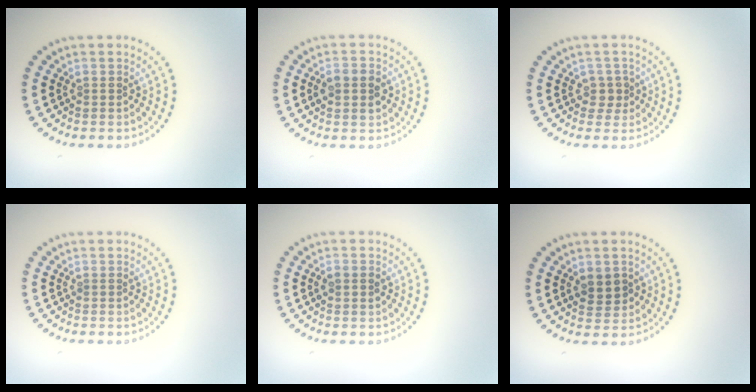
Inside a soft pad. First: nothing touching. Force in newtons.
{"total": 2.9, "press": 2.9, "slide": 0.1}
{"total": 1.5, "press": 1.2, "slide": 0.9}
{"total": 0.0}
{"total": 0.9, "press": 0.9, "slide": 0.1}
{"total": 2.3, "press": 2.3, "slide": 0.4}